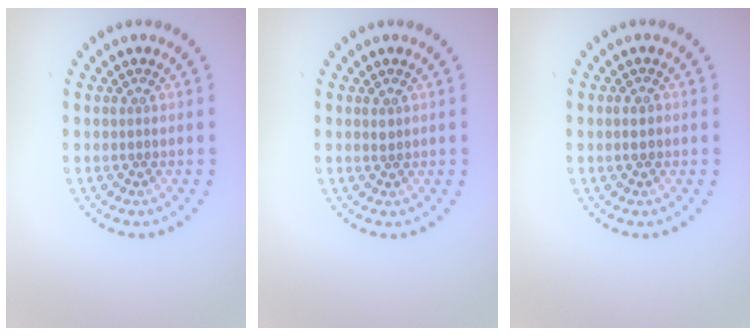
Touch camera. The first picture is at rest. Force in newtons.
{"total": 0.5, "press": 0.4, "slide": 0.3}
{"total": 1.1, "press": 1.1, "slide": 0.2}